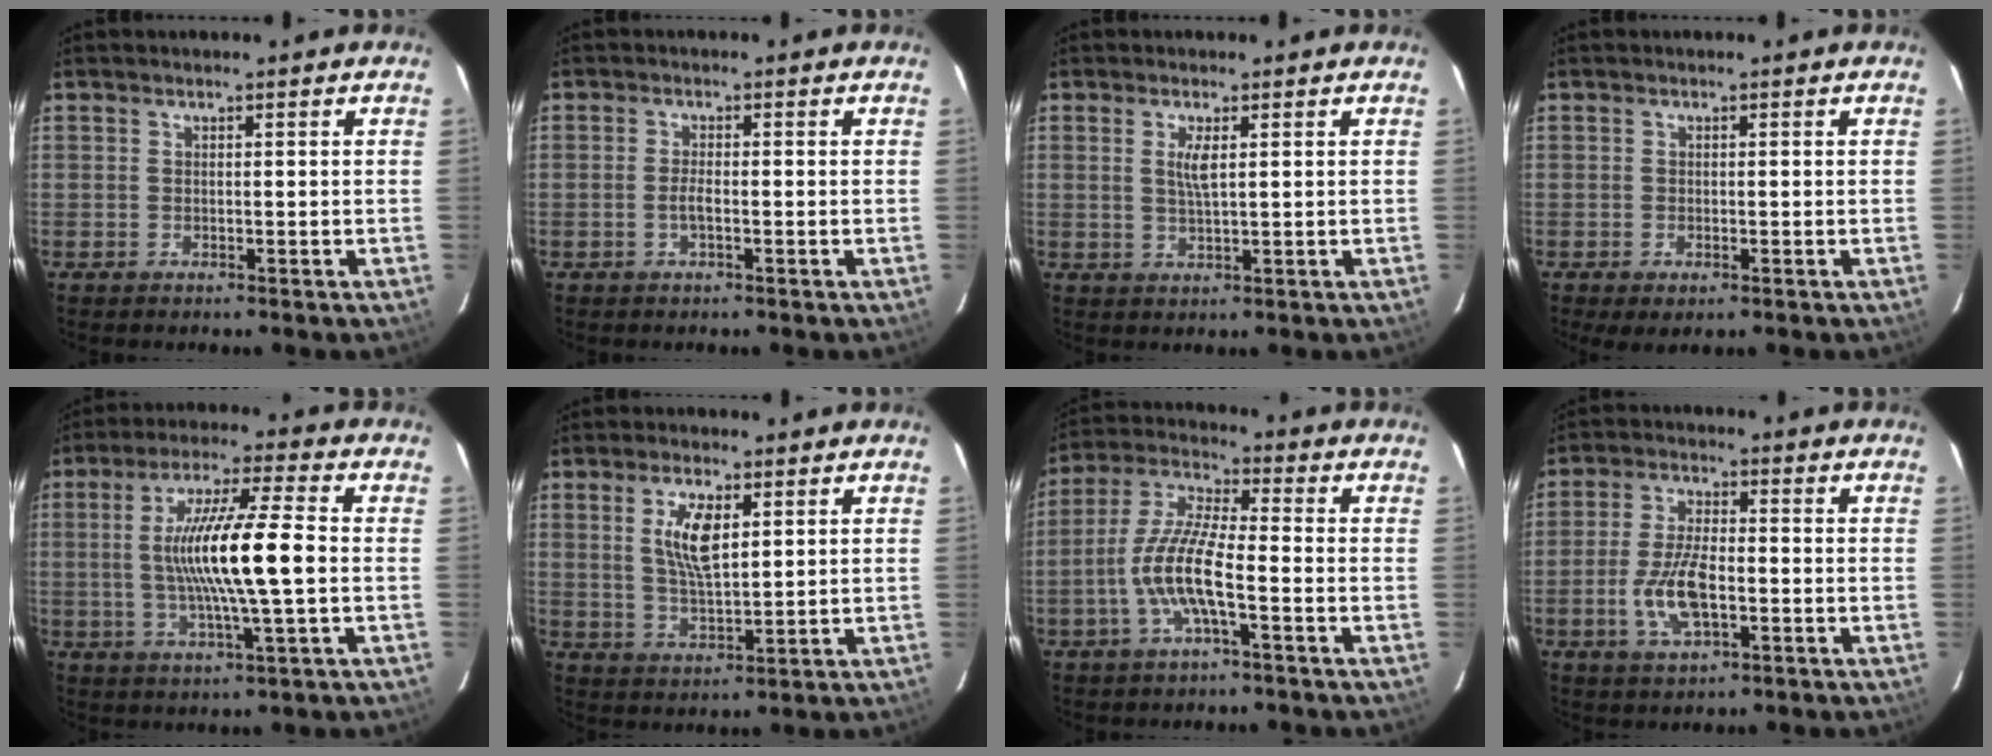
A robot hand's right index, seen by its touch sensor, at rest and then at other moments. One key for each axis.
{"total": 3.8, "fx": -1.4, "fy": 0.7, "fz": 3.5, "tx": -0.074, "ty": 0.001, "tz": -0.027}
{"total": 2.9, "fx": 0.8, "fy": 0.6, "fz": 2.7, "tx": -0.054, "ty": -0.003, "tz": 0.015}
{"total": 2.5, "fx": -1.1, "fy": 1.2, "fz": 1.8, "tx": -0.036, "ty": -0.010, "tz": -0.016}
{"total": 14.2, "fx": -0.5, "fy": 0.9, "fz": 14.2, "tx": -0.262, "ty": -0.001, "tz": -0.008}
{"total": 7.5, "fx": 2.4, "fy": 3.0, "fz": 6.5, "tx": -0.120, "ty": 0.000, "tz": 0.051}
{"total": 10.7, "fx": -3.6, "fy": 2.0, "fz": 9.9, "tx": -0.213, "ty": 0.002, "tz": -0.069}
{"total": 9.4, "fx": -2.6, "fy": 3.9, "fz": 8.1, "tx": -0.168, "ty": -0.001, "tz": -0.048}